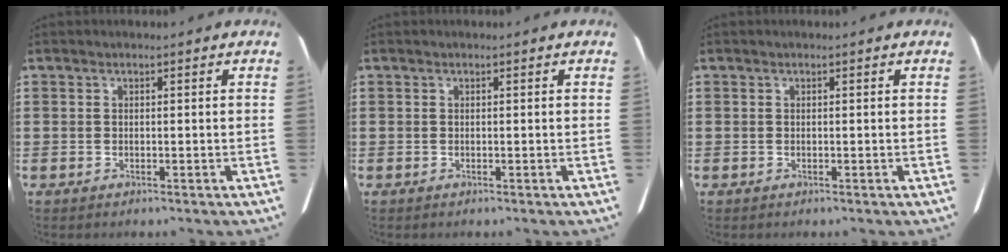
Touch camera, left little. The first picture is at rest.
{"total": 0.0}
{"total": 0.0}